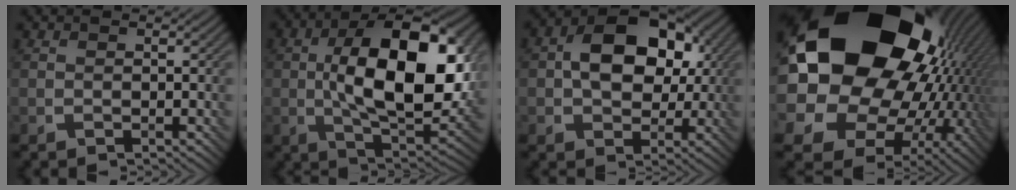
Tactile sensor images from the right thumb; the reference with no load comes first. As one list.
[{"total": 17.6, "force": [1.4, 8.8, 15.2], "torque": [-0.251, 0.003, 0.018]}, {"total": 11.4, "force": [1.5, 7.9, 8.1], "torque": [-0.139, 0.015, 0.019]}, {"total": 24.5, "force": [5.2, 19.1, 14.4], "torque": [-0.302, -0.047, 0.082]}]